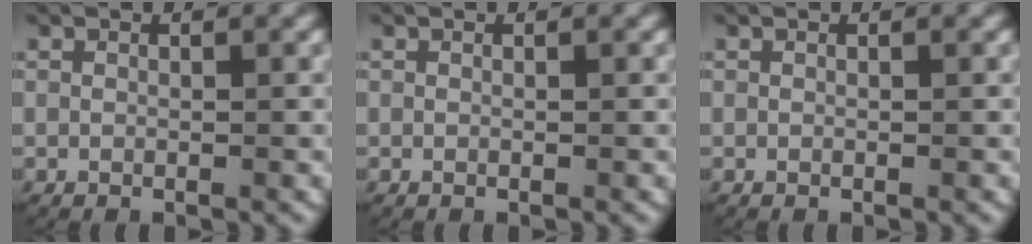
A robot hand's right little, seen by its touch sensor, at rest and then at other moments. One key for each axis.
{"total": 0.0}
{"total": 0.0}